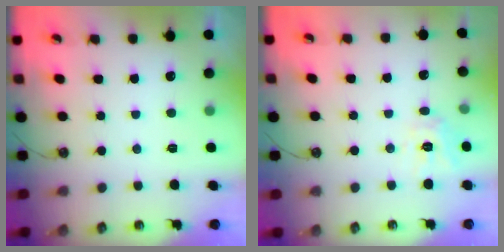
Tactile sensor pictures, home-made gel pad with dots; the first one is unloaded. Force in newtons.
{"total": 9.1, "press": 9.0, "slide": 0.7}